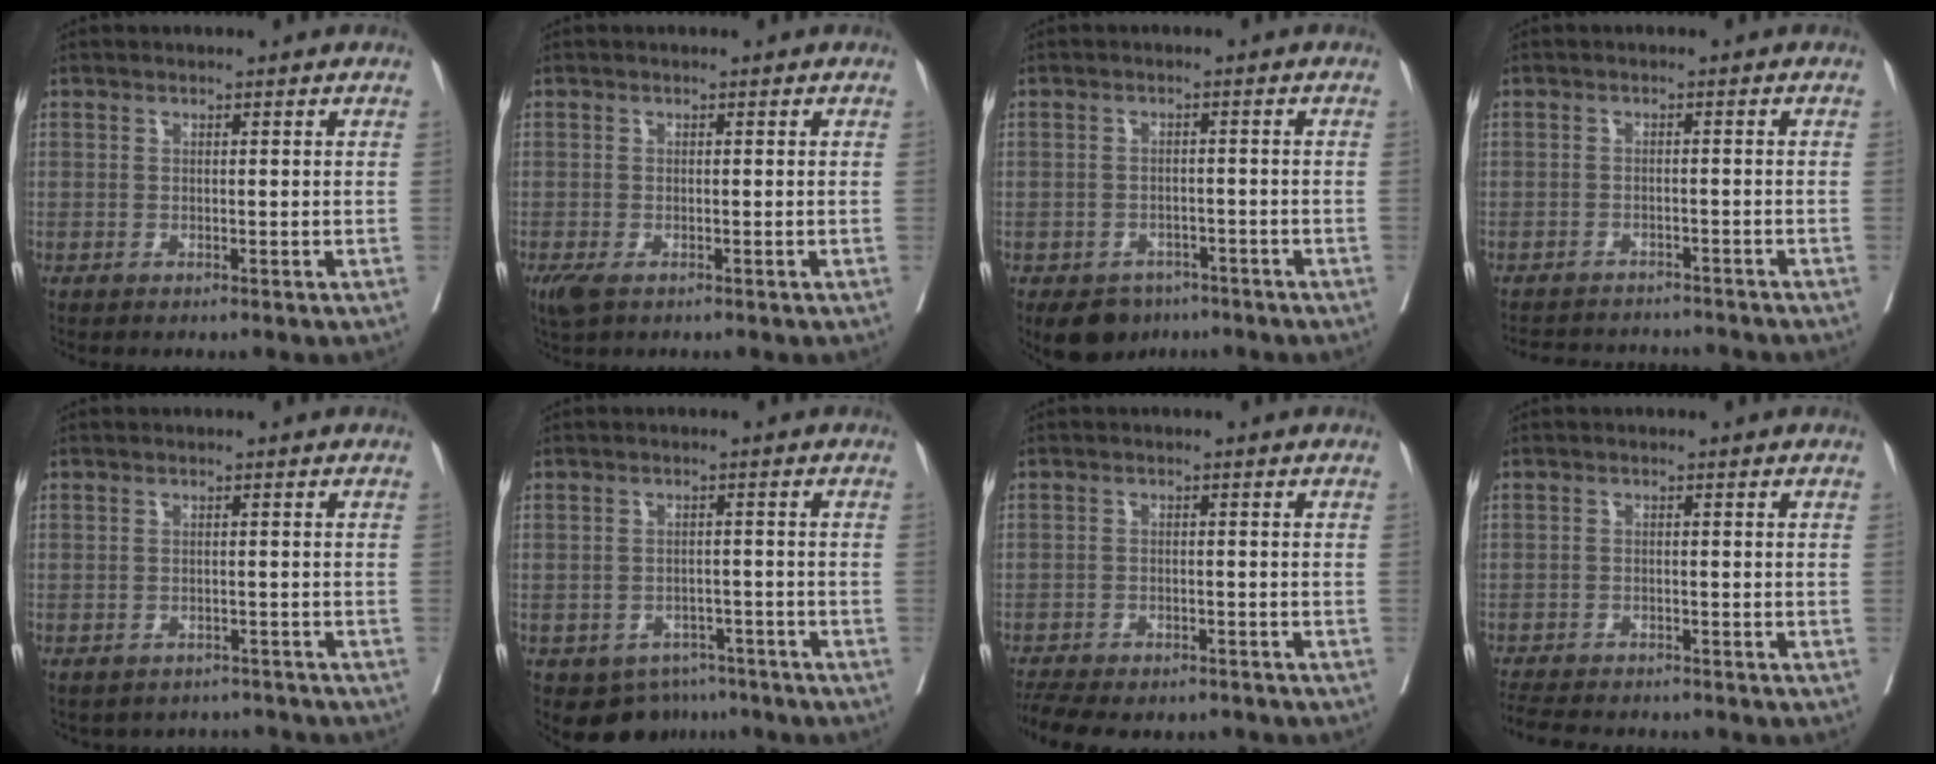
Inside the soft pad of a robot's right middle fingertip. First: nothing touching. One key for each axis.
{"total": 2.8, "fx": -1.6, "fy": 1.3, "fz": 1.9, "tx": -0.045, "ty": -0.010, "tz": -0.025}
{"total": 5.8, "fx": -4.2, "fy": 3.7, "fz": 1.5, "tx": -0.016, "ty": 0.003, "tz": -0.060}
{"total": 10.5, "fx": -10.0, "fy": 2.1, "fz": 2.4, "tx": -0.046, "ty": 0.007, "tz": -0.130}
{"total": 5.9, "fx": -5.4, "fy": 2.3, "fz": -0.3, "tx": 0.011, "ty": 0.019, "tz": -0.062}
{"total": 7.1, "fx": -5.2, "fy": 4.7, "fz": 0.9, "tx": 0.002, "ty": 0.011, "tz": -0.066}
{"total": 11.8, "fx": -10.4, "fy": 3.7, "fz": 4.3, "tx": -0.087, "ty": 0.004, "tz": -0.142}
{"total": 10.4, "fx": -9.3, "fy": 2.4, "fz": 3.9, "tx": -0.072, "ty": -0.012, "tz": -0.132}